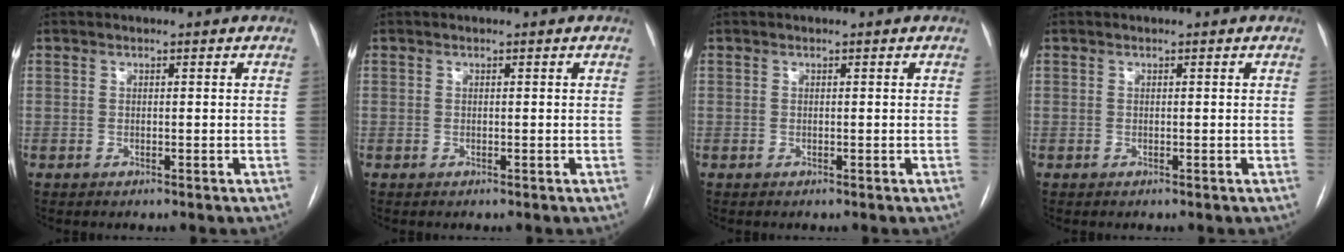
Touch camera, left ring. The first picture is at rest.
{"total": 0.0}
{"total": 0.0}
{"total": 0.0}